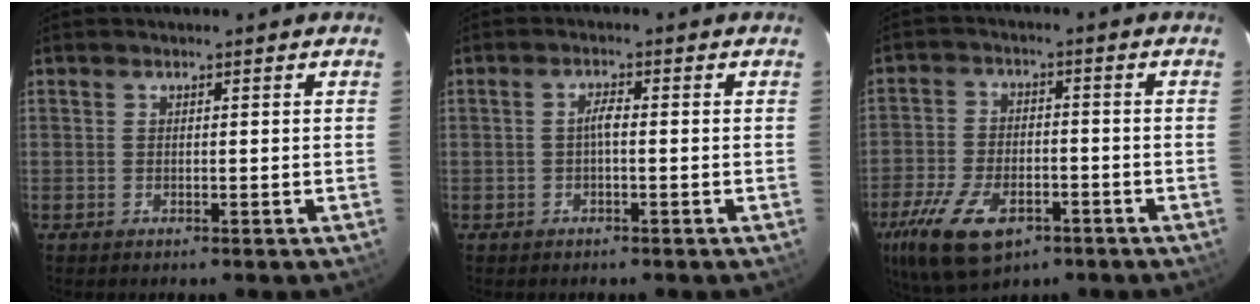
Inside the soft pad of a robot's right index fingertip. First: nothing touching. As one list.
[{"total": 1.8, "force": [-0.4, 0.4, 1.7], "torque": [-0.033, 0.007, -0.009]}, {"total": 15.2, "force": [-8.6, 7.8, 9.8], "torque": [-0.224, -0.025, -0.148]}]